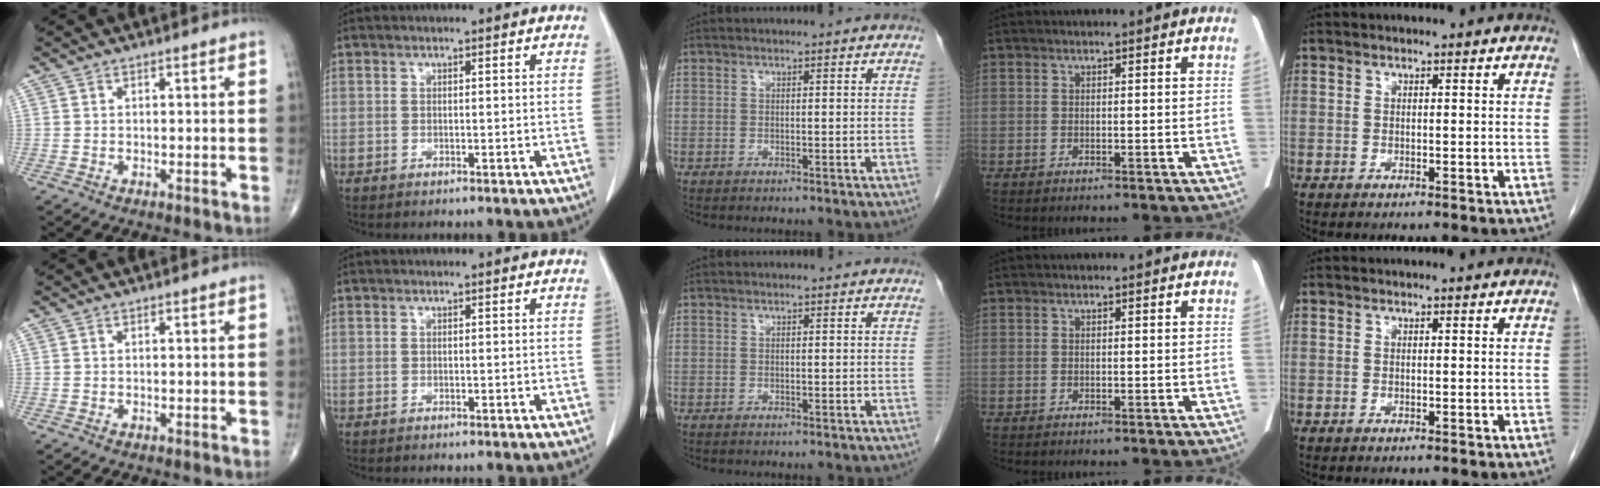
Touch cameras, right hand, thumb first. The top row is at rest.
{}